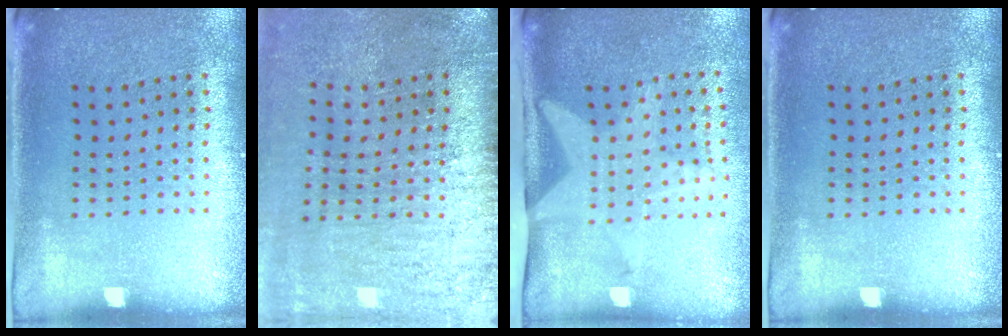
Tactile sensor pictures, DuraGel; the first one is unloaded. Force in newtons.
{"total": 4.6, "press": 3.8, "slide": 2.7}
{"total": 2.0, "press": 1.5, "slide": 1.4}
{"total": 0.0}